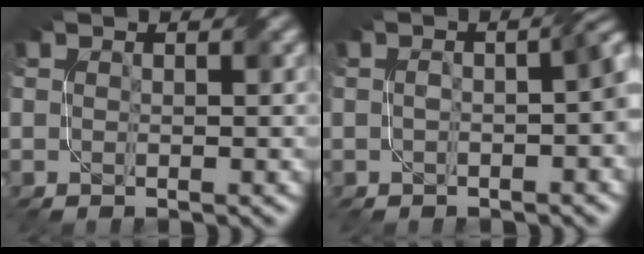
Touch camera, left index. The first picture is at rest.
{"total": 4.4, "force": [-0.8, 1.6, 4.1], "torque": [-0.058, 0.007, -0.011]}